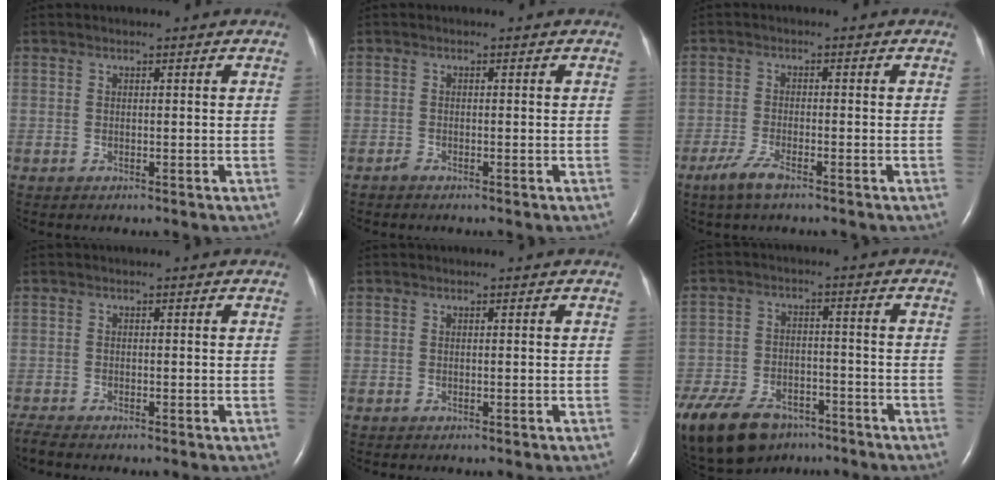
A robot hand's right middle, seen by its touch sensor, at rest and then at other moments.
{"total": 0.6, "force": [-0.6, 0.1, 0.2], "torque": [-0.010, -0.002, -0.013]}
{"total": 3.8, "force": [-2.7, 0.6, 2.6], "torque": [-0.066, -0.007, -0.052]}
{"total": 1.7, "force": [-1.6, -0.1, 0.5], "torque": [-0.018, -0.008, -0.034]}
{"total": 0.0}
{"total": 22.1, "force": [-14.5, 12.7, 10.7], "torque": [-0.315, -0.038, -0.227]}